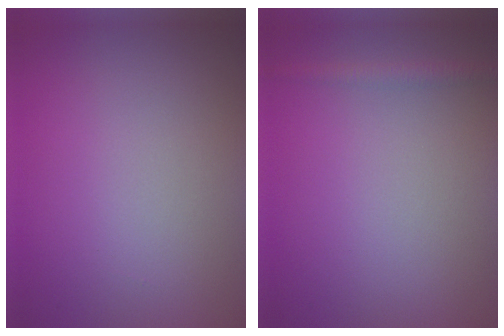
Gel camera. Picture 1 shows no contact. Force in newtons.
{"total": 1.3, "press": 1.3, "slide": 0.1}